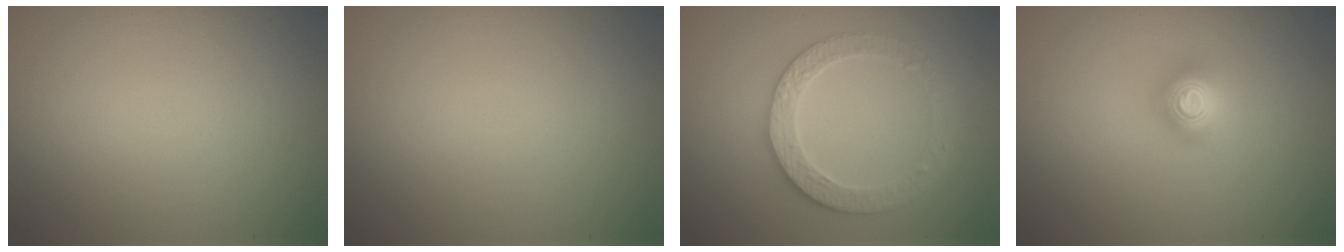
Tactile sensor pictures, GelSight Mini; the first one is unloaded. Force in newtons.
{"total": 0.0}
{"total": 3.2, "press": 3.1, "slide": 0.9}
{"total": 2.0, "press": 2.0, "slide": 0.2}